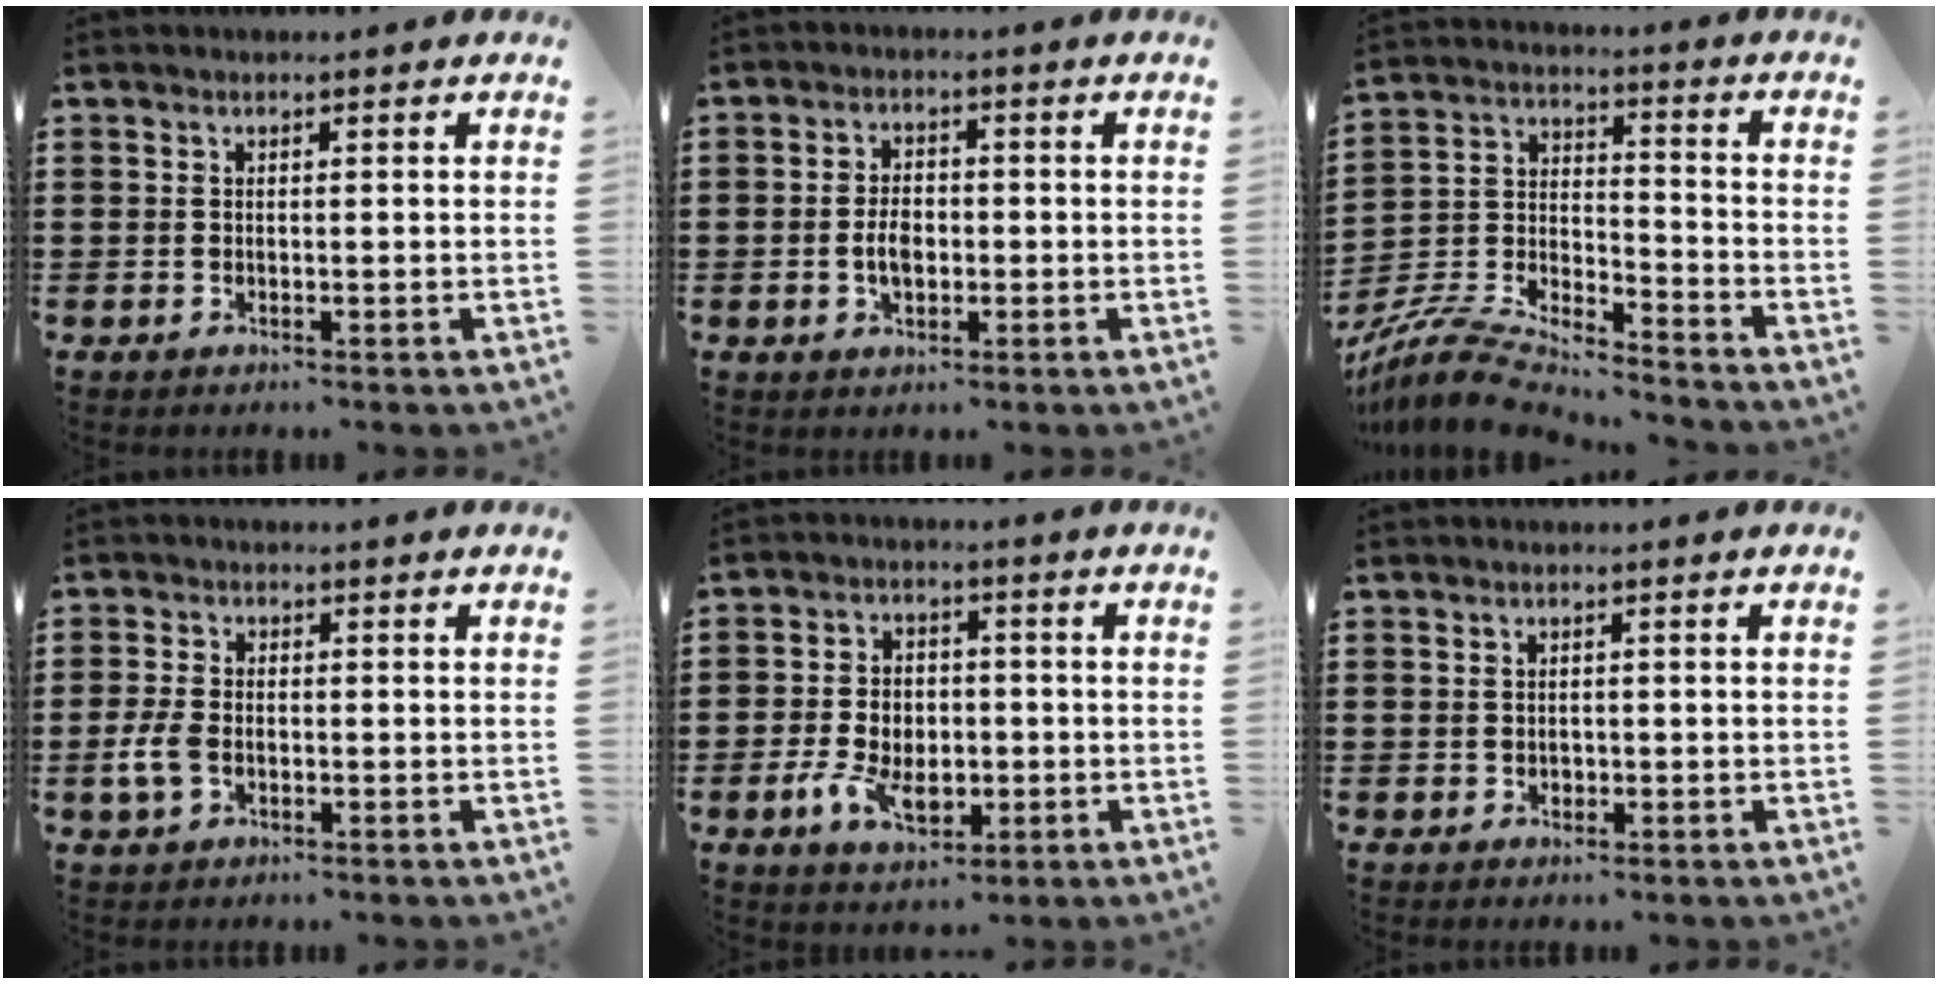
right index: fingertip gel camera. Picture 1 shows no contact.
{"total": 3.8, "force": [-0.6, 2.3, 3.0], "torque": [-0.057, -0.001, -0.015]}
{"total": 7.9, "force": [-7.6, 1.0, 2.2], "torque": [-0.064, -0.005, -0.156]}
{"total": 3.6, "force": [-1.0, 2.2, 2.7], "torque": [-0.077, -0.009, -0.026]}
{"total": 7.1, "force": [-2.0, 4.8, 4.7], "torque": [-0.105, 0.008, -0.038]}
{"total": 0.8, "force": [0.0, 0.8, 0.3], "torque": [-0.008, 0.004, 0.000]}